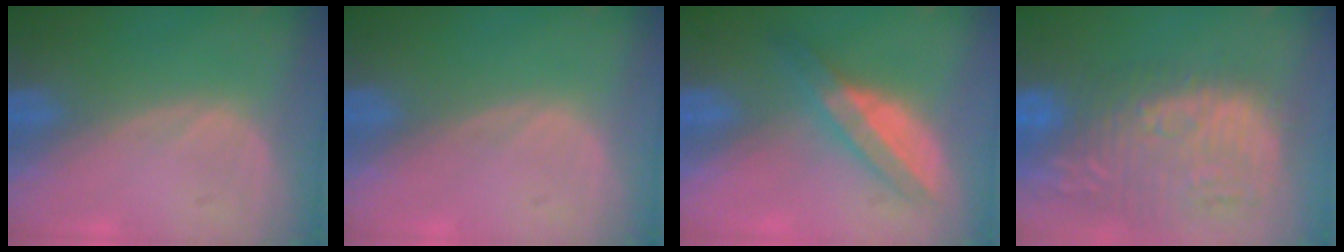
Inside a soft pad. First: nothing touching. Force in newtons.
{"total": 0.0}
{"total": 6.2, "press": 5.4, "slide": 3.0}
{"total": 14.4, "press": 12.5, "slide": 7.2}